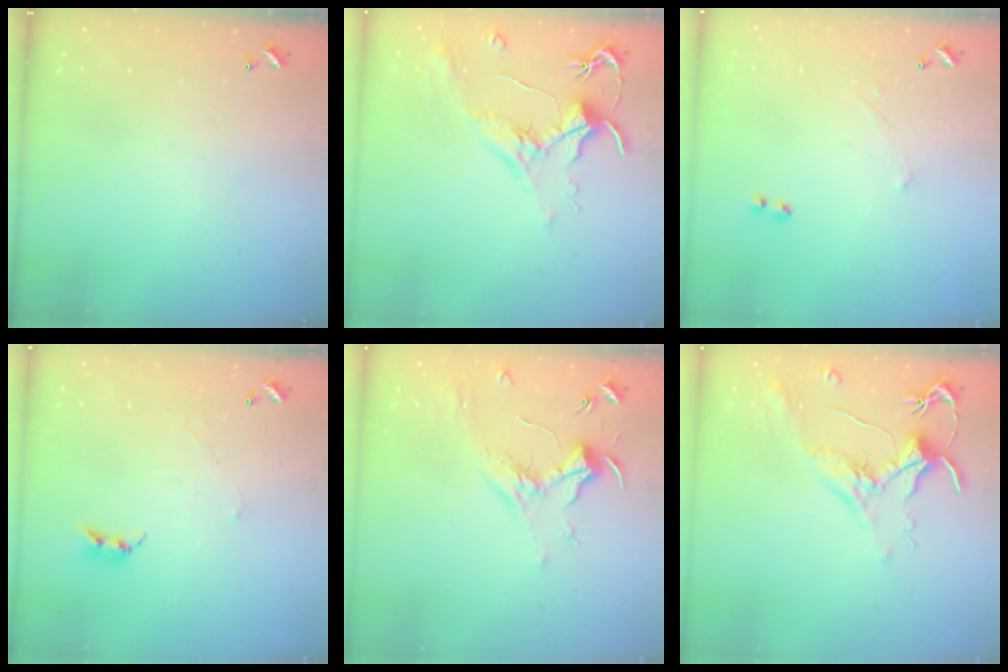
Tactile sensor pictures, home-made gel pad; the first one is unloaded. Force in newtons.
{"total": 2.0, "press": 1.8, "slide": 0.8}
{"total": 1.7, "press": 1.7, "slide": 0.4}
{"total": 2.7, "press": 2.7, "slide": 0.3}
{"total": 1.8, "press": 1.7, "slide": 0.7}
{"total": 1.8, "press": 1.7, "slide": 0.6}